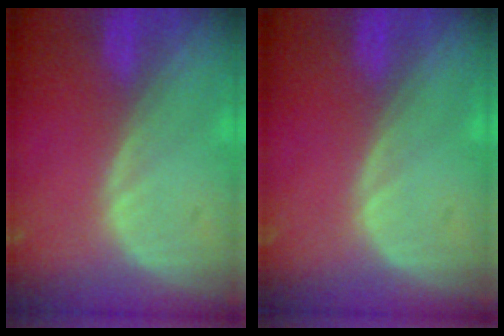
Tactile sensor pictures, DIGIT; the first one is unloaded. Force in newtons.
{"total": 0.0}